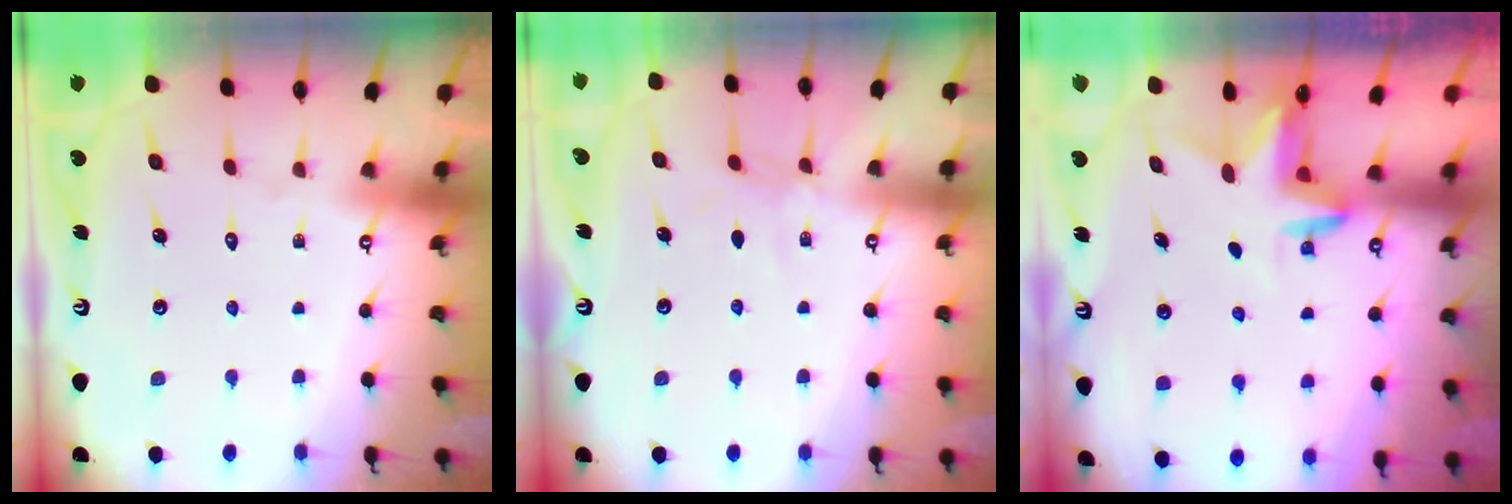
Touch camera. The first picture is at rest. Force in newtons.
{"total": 4.7, "press": 4.7, "slide": 0.4}
{"total": 3.3, "press": 3.3, "slide": 0.3}